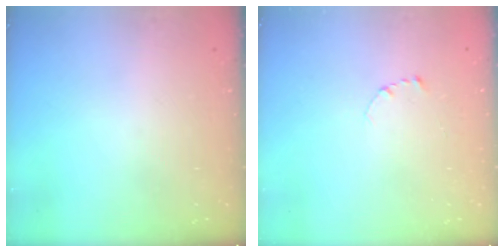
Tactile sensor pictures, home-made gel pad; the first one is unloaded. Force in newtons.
{"total": 2.3, "press": 2.3, "slide": 0.2}